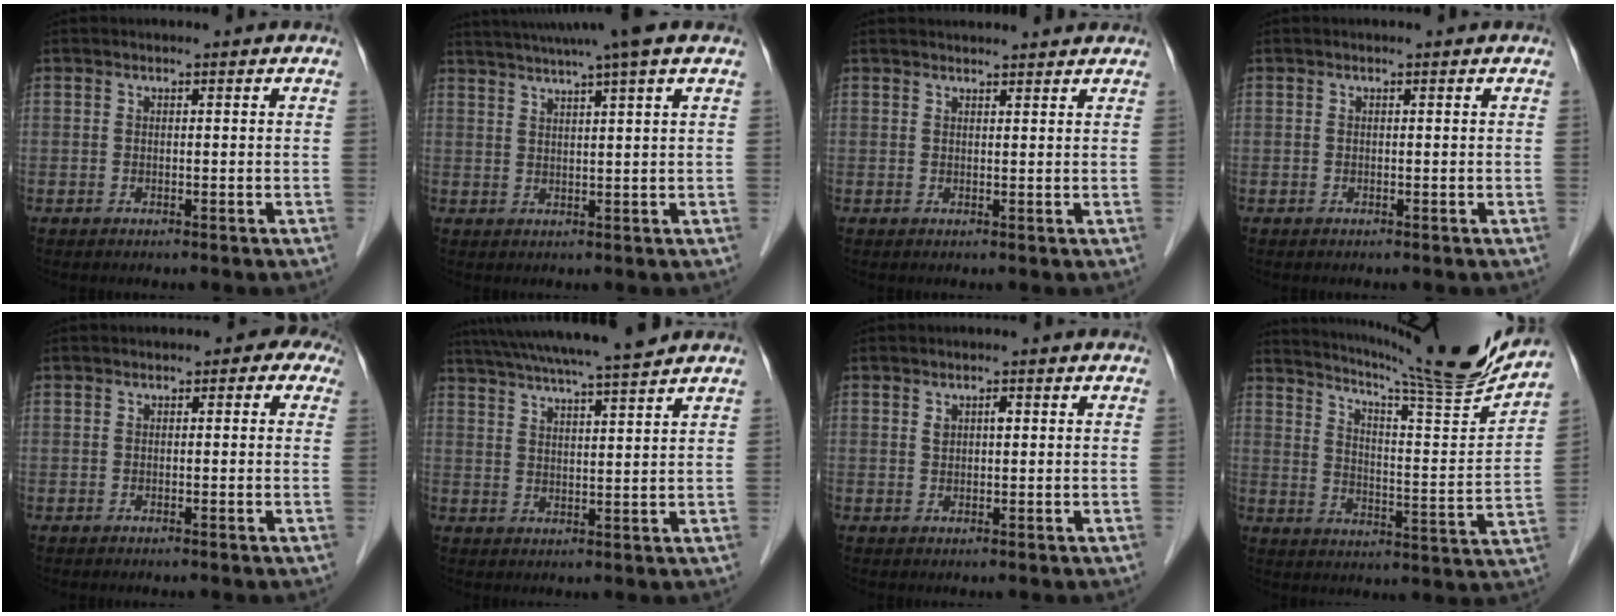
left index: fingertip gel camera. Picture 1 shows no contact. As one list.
[{"total": 11.0, "force": [8.9, -1.5, 6.3], "torque": [-0.107, 0.019, 0.119]}, {"total": 6.5, "force": [6.3, 0.6, 1.6], "torque": [-0.016, 0.029, 0.070]}, {"total": 0.0}, {"total": 2.4, "force": [0.6, 1.6, 1.7], "torque": [-0.004, 0.017, -0.007]}, {"total": 14.6, "force": [12.9, -0.7, 6.7], "torque": [-0.120, 0.016, 0.191]}, {"total": 1.6, "force": [0.5, 0.8, 1.3], "torque": [-0.023, 0.006, 0.010]}, {"total": 18.2, "force": [16.9, -1.8, 6.5], "torque": [-0.114, -0.056, 0.237]}]